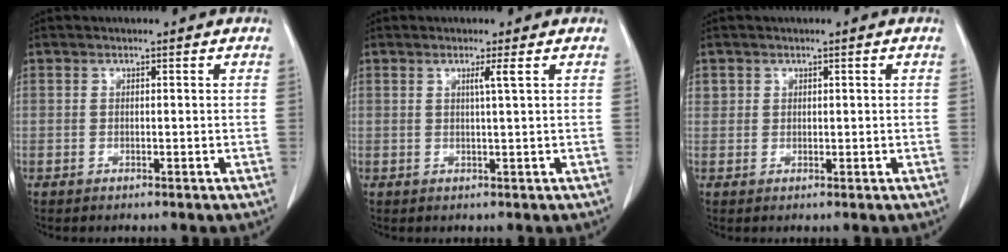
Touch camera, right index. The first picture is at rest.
{"total": 1.5, "force": [0.6, -0.6, 1.3], "torque": [-0.026, -0.003, 0.012]}
{"total": 1.6, "force": [0.7, 1.4, 0.2], "torque": [0.010, 0.001, 0.010]}